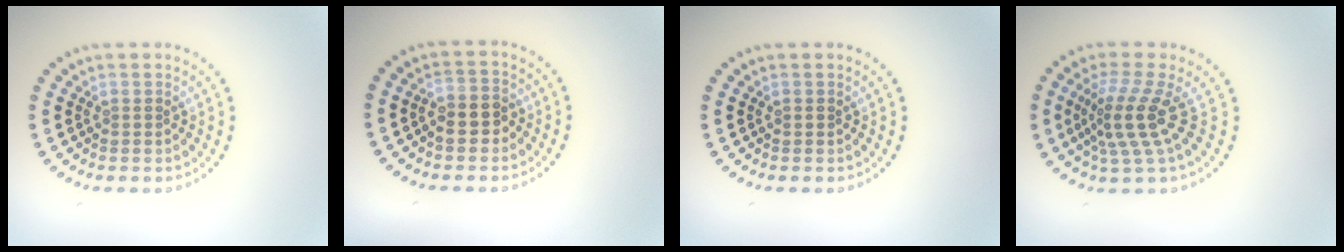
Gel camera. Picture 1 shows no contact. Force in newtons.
{"total": 2.1, "press": 2.0, "slide": 0.7}
{"total": 0.5, "press": 0.4, "slide": 0.3}
{"total": 4.0, "press": 2.8, "slide": 2.8}